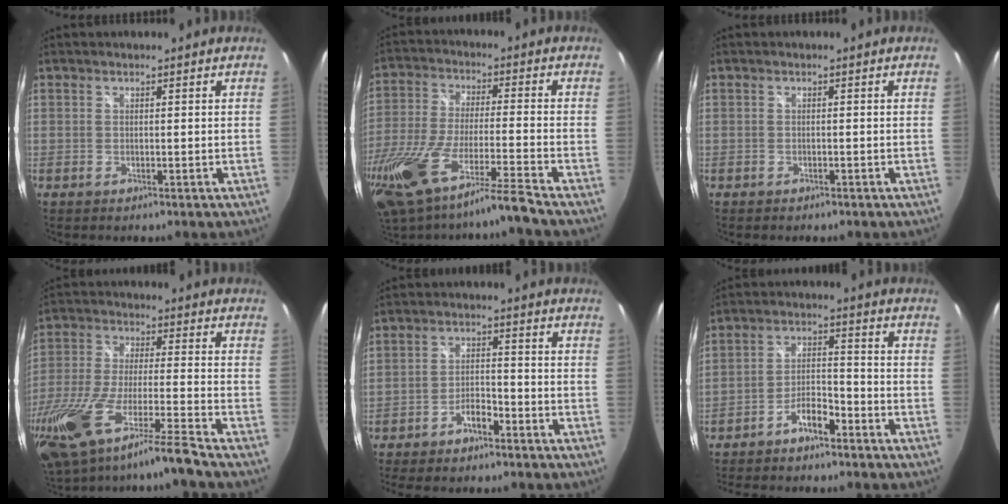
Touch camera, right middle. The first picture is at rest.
{"total": 19.7, "force": [-15.1, 0.3, 12.6], "torque": [-0.251, -0.060, -0.268]}
{"total": 1.3, "force": [-1.0, 0.6, 0.4], "torque": [-0.010, -0.002, -0.015]}
{"total": 19.5, "force": [-14.7, 0.3, 12.8], "torque": [-0.249, -0.059, -0.259]}
{"total": 6.5, "force": [-5.3, 2.0, 3.3], "torque": [-0.076, 0.008, -0.090]}
{"total": 7.5, "force": [-6.1, 2.0, 3.9], "torque": [-0.084, 0.022, -0.105]}